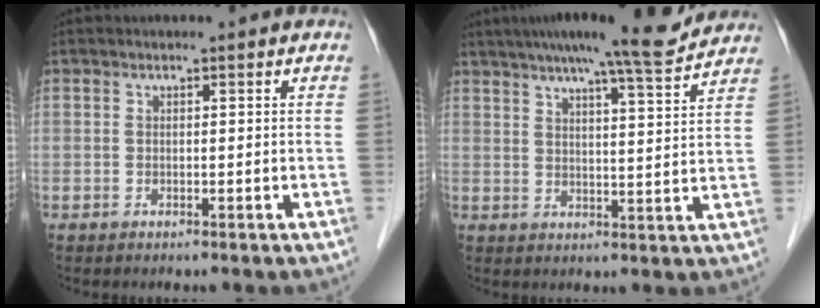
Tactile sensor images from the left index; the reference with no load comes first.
{"total": 13.0, "force": [11.4, 0.1, 6.2], "torque": [-0.099, 0.004, 0.153]}